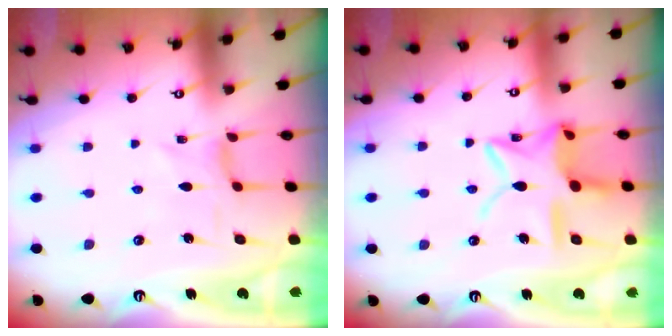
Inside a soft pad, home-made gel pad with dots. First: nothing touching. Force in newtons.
{"total": 14.0, "press": 14.0, "slide": 1.0}